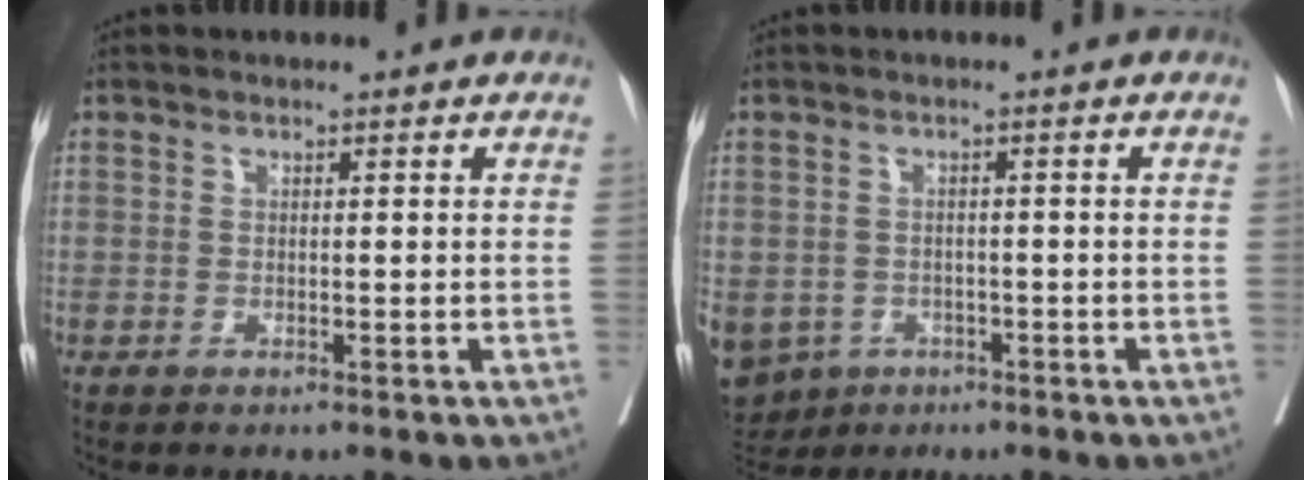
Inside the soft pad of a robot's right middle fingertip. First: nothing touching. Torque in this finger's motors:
{"motor_torque": [0.61, -0.34, 1.05, 0.21]}